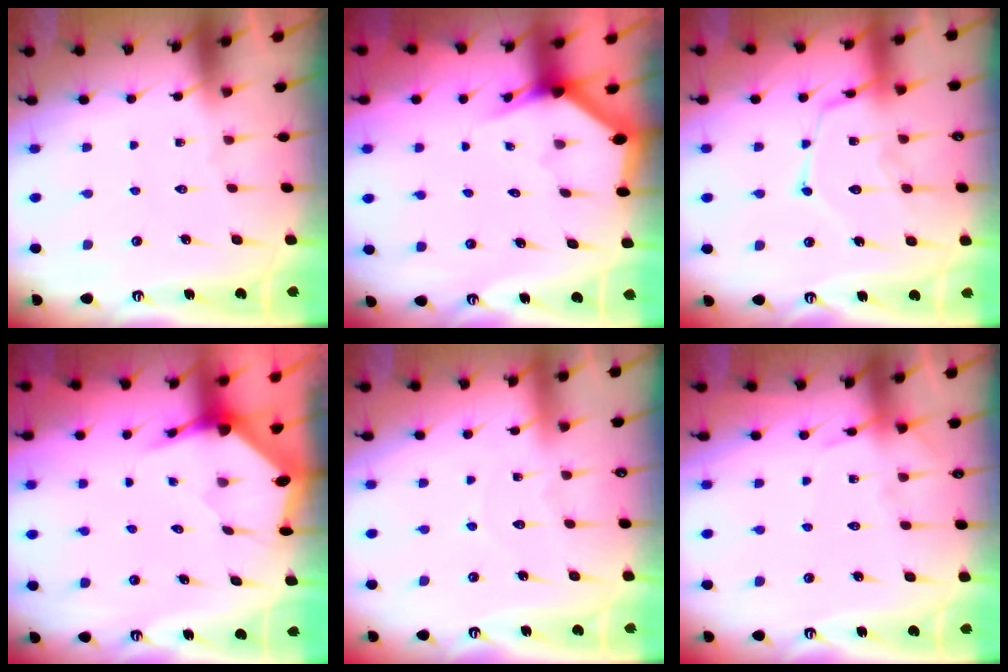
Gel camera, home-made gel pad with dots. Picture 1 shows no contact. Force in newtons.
{"total": 2.8, "press": 2.8, "slide": 0.0}
{"total": 14.8, "press": 14.7, "slide": 1.3}
{"total": 3.4, "press": 3.4, "slide": 0.5}
{"total": 3.2, "press": 3.2, "slide": 0.3}
{"total": 6.2, "press": 6.2, "slide": 0.7}